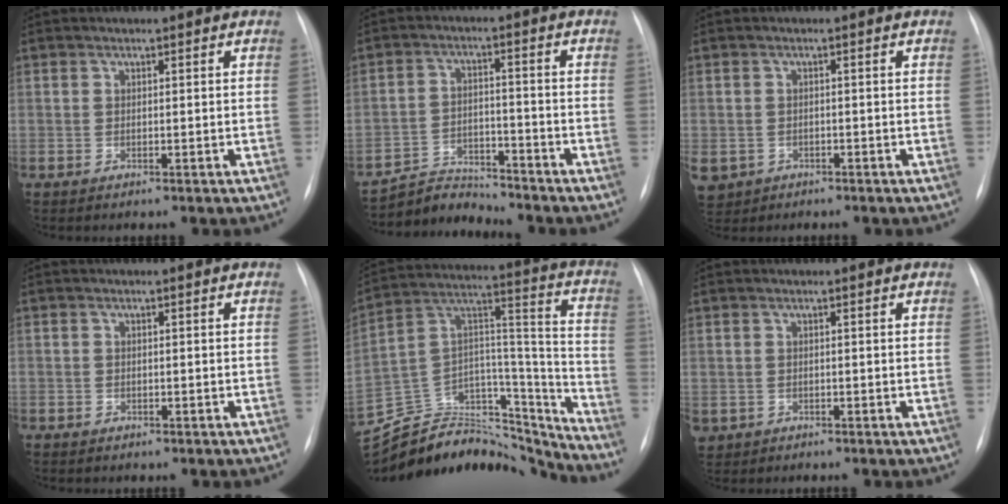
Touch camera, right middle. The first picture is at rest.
{"total": 6.1, "force": [-5.9, 0.3, -1.3], "torque": [0.018, 0.005, -0.103]}
{"total": 7.0, "force": [-3.6, 5.7, 2.1], "torque": [-0.063, 0.001, -0.051]}
{"total": 1.5, "force": [-1.1, 1.1, 0.2], "torque": [-0.009, 0.004, -0.014]}
{"total": 28.9, "force": [-27.0, 7.3, 7.3], "torque": [-0.138, 0.038, -0.416]}
{"total": 3.1, "force": [-1.9, 2.4, 0.6], "torque": [-0.014, 0.000, -0.030]}